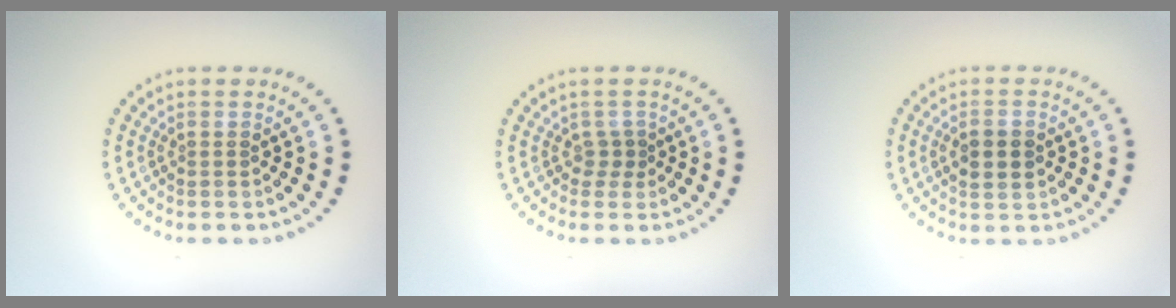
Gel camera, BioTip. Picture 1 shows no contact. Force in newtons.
{"total": 1.1, "press": 0.8, "slide": 0.8}
{"total": 2.4, "press": 2.4, "slide": 0.1}